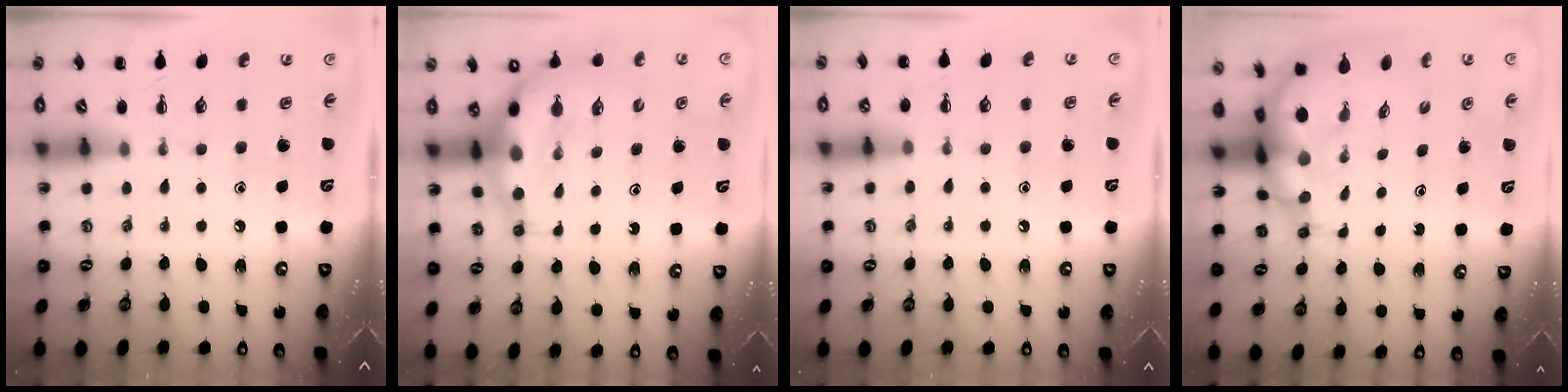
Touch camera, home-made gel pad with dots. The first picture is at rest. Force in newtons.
{"total": 9.0, "press": 8.8, "slide": 2.2}
{"total": 6.3, "press": 6.0, "slide": 1.9}
{"total": 8.3, "press": 7.9, "slide": 2.4}